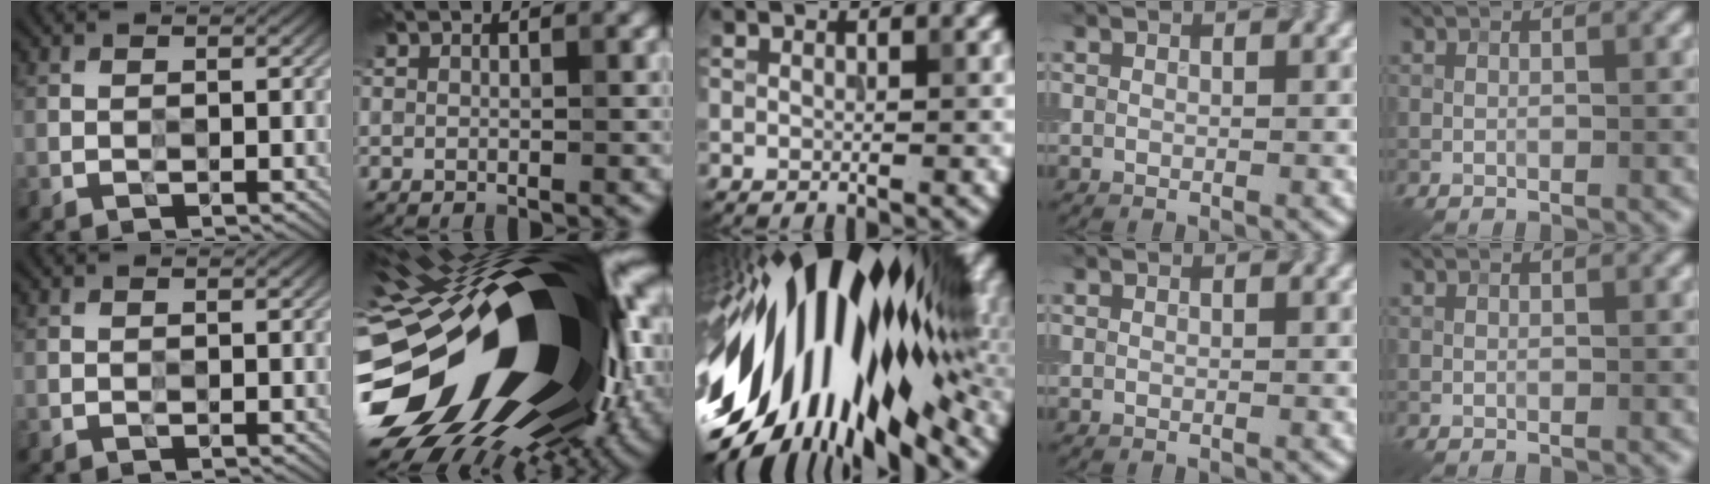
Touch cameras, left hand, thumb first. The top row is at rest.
{"index": {"total": 22.5, "force": [-1.6, 11.0, 19.6], "torque": [-0.356, -0.059, -0.037]}, "middle": {"total": 18.1, "force": [-2.0, 9.1, 15.5], "torque": [-0.254, 0.014, -0.064]}}